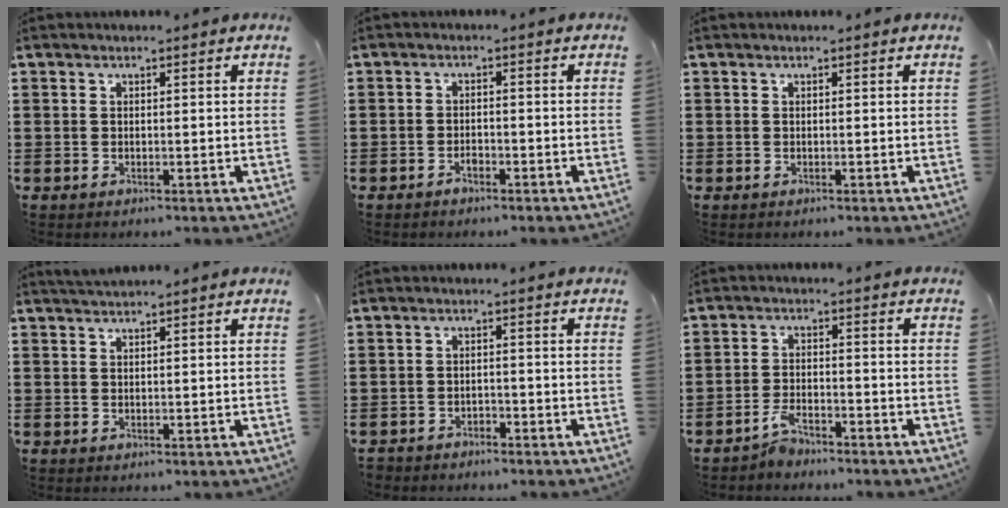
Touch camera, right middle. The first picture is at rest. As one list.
[{"total": 1.5, "force": [-1.2, 0.5, 0.7], "torque": [-0.018, 0.001, -0.024]}, {"total": 0.0}, {"total": 1.5, "force": [1.4, -0.1, 0.5], "torque": [-0.012, 0.000, 0.027]}, {"total": 1.9, "force": [-1.9, 0.4, -0.1], "torque": [-0.007, -0.001, -0.041]}, {"total": 3.4, "force": [-3.1, 0.7, 1.1], "torque": [-0.029, 0.007, -0.065]}]